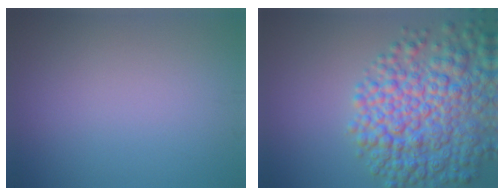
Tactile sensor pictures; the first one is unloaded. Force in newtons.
{"total": 9.8, "press": 9.8, "slide": 0.4}